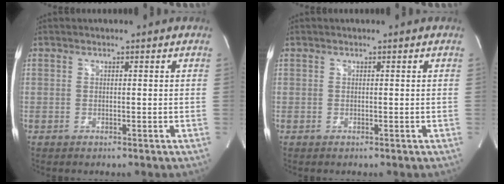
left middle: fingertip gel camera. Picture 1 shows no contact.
{"total": 0.0}